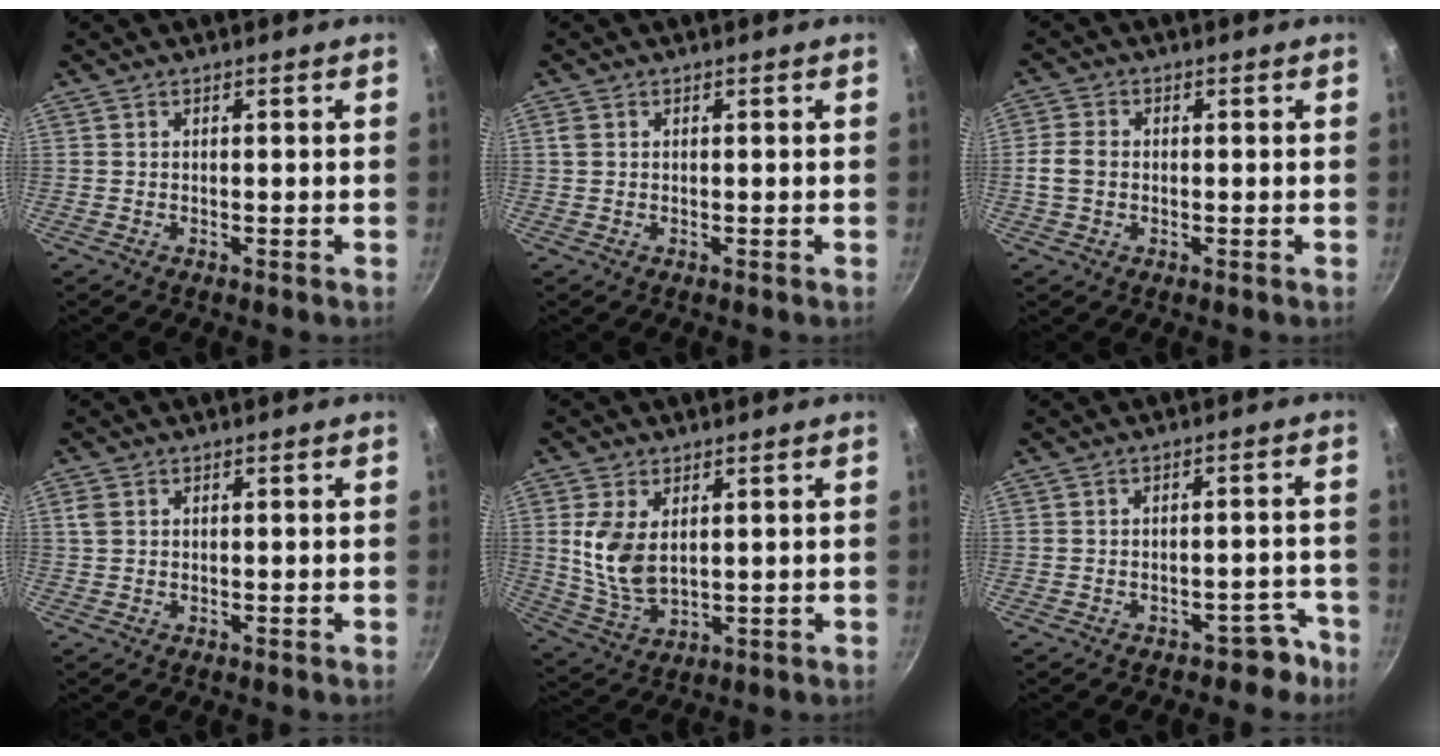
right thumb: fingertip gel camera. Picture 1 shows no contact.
{"total": 1.2, "force": [0.3, 1.0, 0.6], "torque": [-0.013, 0.002, 0.005]}
{"total": 4.1, "force": [-0.3, 3.2, 2.6], "torque": [-0.046, 0.009, -0.009]}
{"total": 2.0, "force": [0.6, 1.5, 1.1], "torque": [-0.021, 0.003, 0.013]}
{"total": 9.4, "force": [2.2, 5.5, 7.3], "torque": [-0.143, -0.022, 0.053]}
{"total": 4.5, "force": [-3.1, 2.8, 1.6], "torque": [0.020, 0.051, -0.017]}